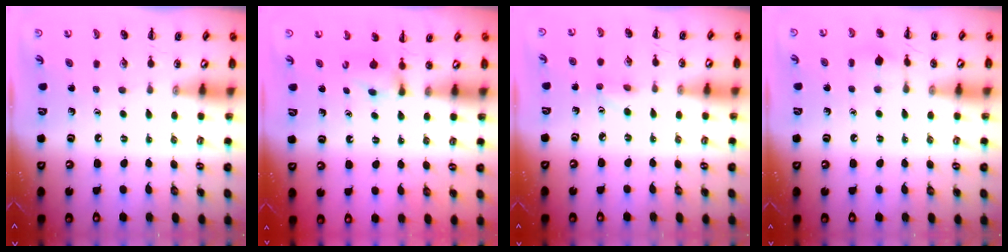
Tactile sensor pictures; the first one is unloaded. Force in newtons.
{"total": 3.5, "press": 3.3, "slide": 1.0}
{"total": 3.2, "press": 3.0, "slide": 1.0}
{"total": 7.4, "press": 7.3, "slide": 1.5}